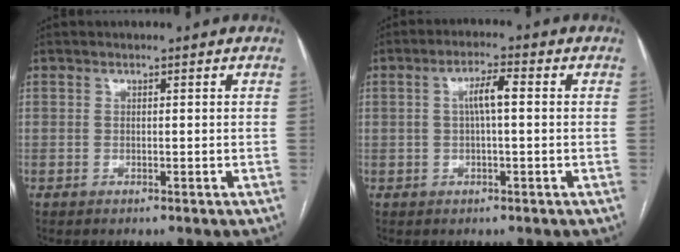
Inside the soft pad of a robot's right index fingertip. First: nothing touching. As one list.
[{"total": 4.1, "force": [0.3, 0.9, 4.0], "torque": [-0.075, 0.016, 0.005]}]